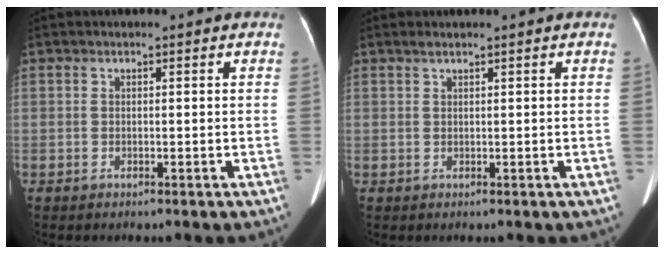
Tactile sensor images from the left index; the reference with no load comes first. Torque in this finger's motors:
{"motor_torque": [0.10, 0.04, -0.10, -0.12]}